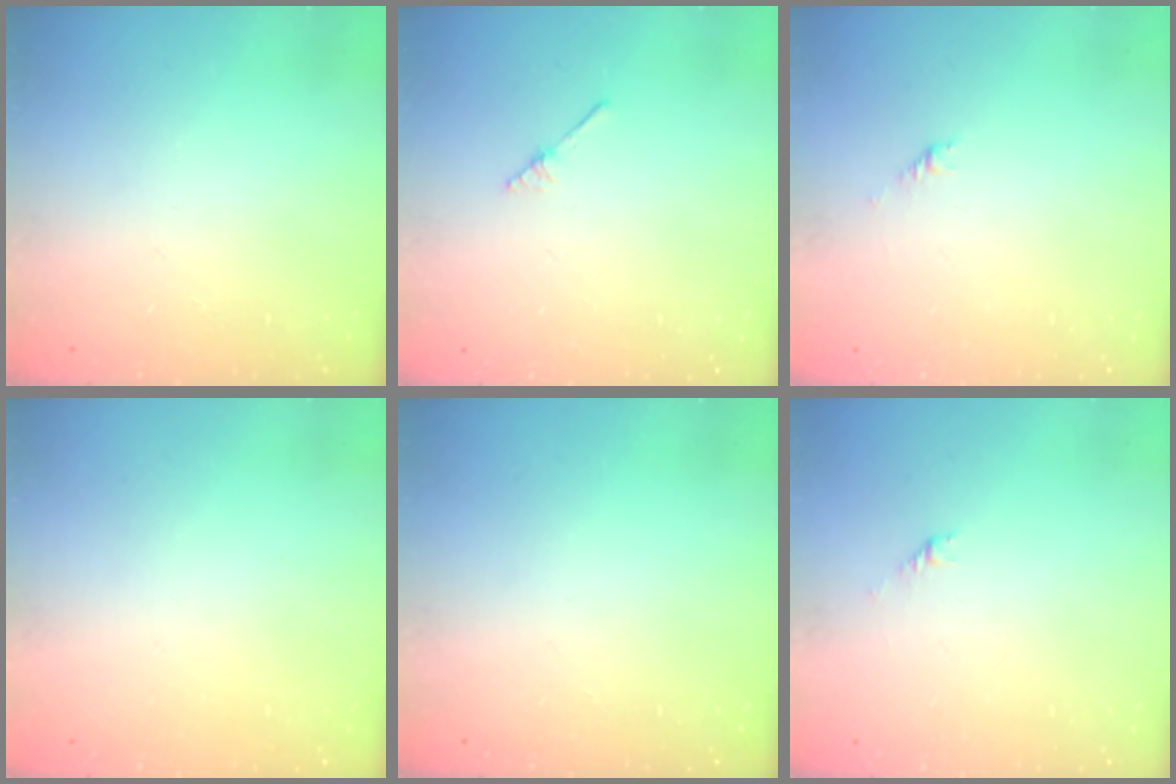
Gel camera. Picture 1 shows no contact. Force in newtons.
{"total": 2.0, "press": 2.0, "slide": 0.2}
{"total": 1.5, "press": 1.4, "slide": 0.5}
{"total": 0.8, "press": 0.7, "slide": 0.3}
{"total": 0.0}
{"total": 1.5, "press": 1.4, "slide": 0.5}